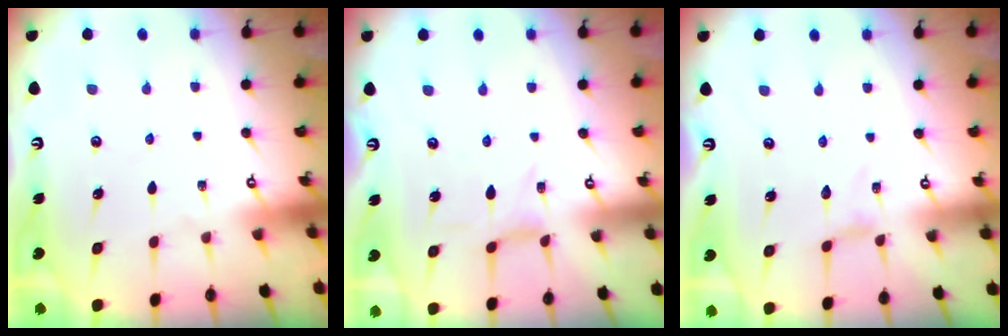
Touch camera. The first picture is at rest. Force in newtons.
{"total": 0.0}
{"total": 0.0}